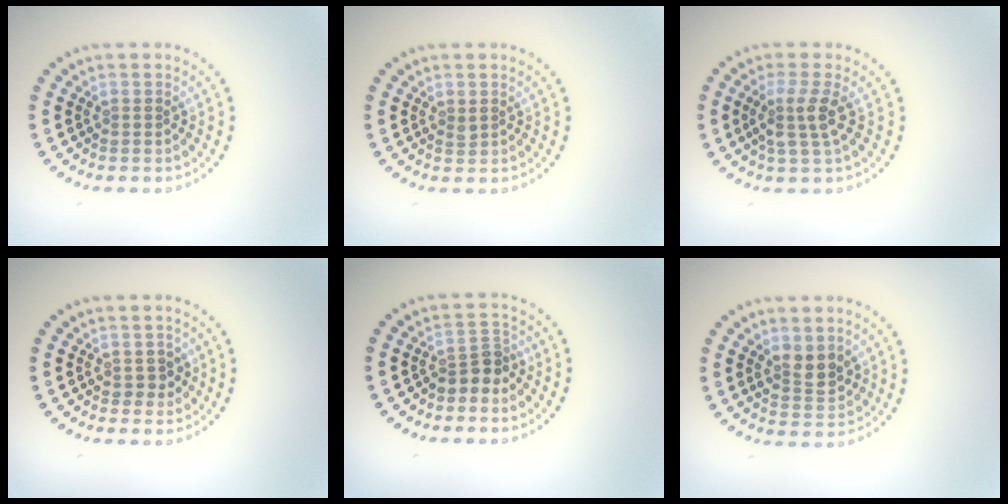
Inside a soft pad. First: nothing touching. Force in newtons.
{"total": 0.5, "press": 0.5, "slide": 0.3}
{"total": 2.7, "press": 2.2, "slide": 1.6}
{"total": 1.2, "press": 1.0, "slide": 0.6}
{"total": 2.3, "press": 1.8, "slide": 1.4}
{"total": 2.6, "press": 2.5, "slide": 0.9}